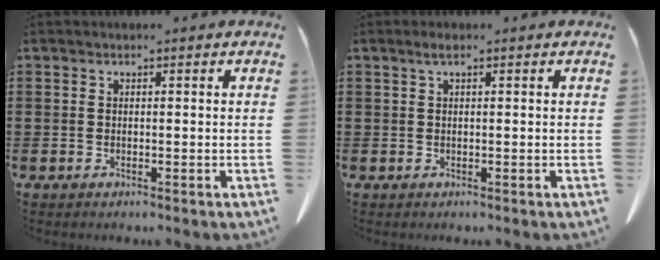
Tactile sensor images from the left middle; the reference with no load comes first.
{"total": 1.0, "force": [0.4, 0.1, 0.9], "torque": [-0.018, 0.002, 0.006]}